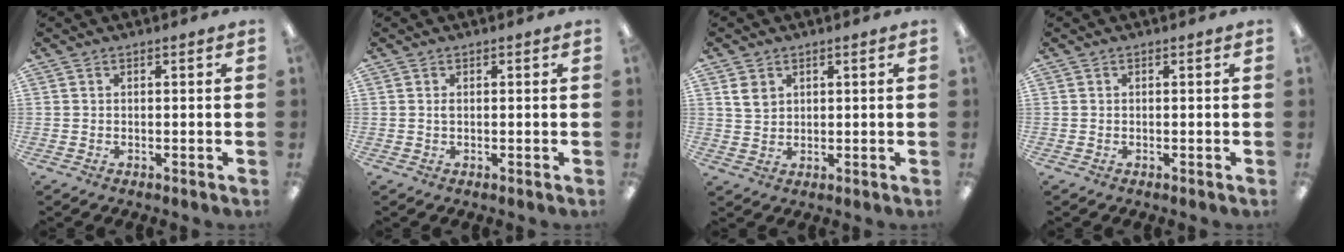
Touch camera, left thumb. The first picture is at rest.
{"total": 0.7, "force": [0.1, 0.4, 0.6], "torque": [-0.013, 0.003, 0.001]}
{"total": 4.0, "force": [1.9, 3.1, 1.7], "torque": [-0.032, 0.002, 0.034]}
{"total": 0.0}